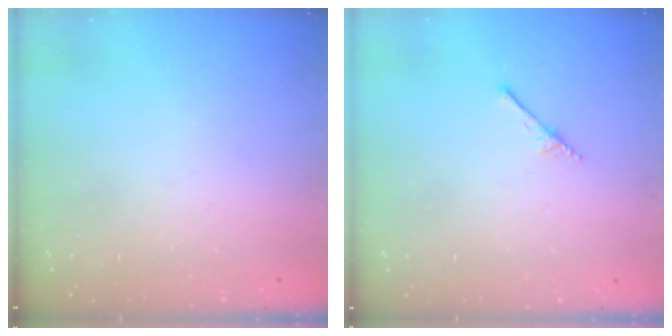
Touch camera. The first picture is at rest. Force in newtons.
{"total": 1.6, "press": 1.6, "slide": 0.2}